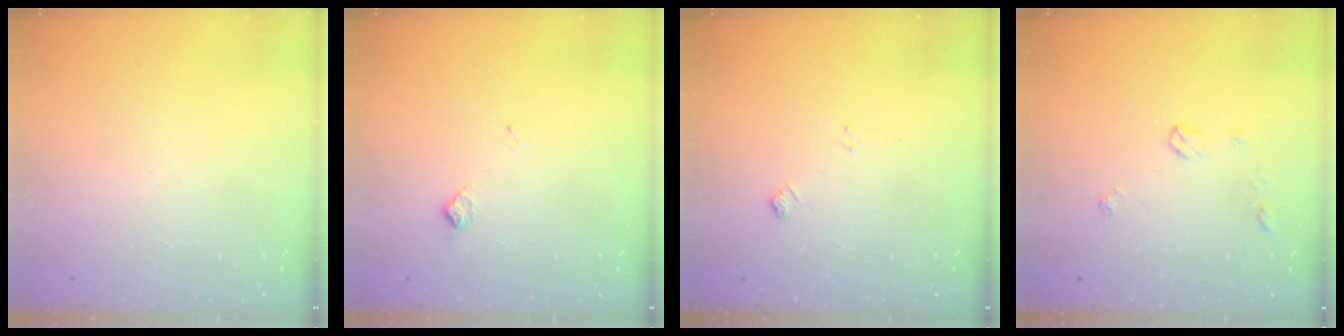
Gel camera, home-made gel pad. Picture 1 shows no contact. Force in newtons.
{"total": 6.6, "press": 6.5, "slide": 0.7}
{"total": 5.1, "press": 5.0, "slide": 0.8}
{"total": 6.3, "press": 6.3, "slide": 0.3}